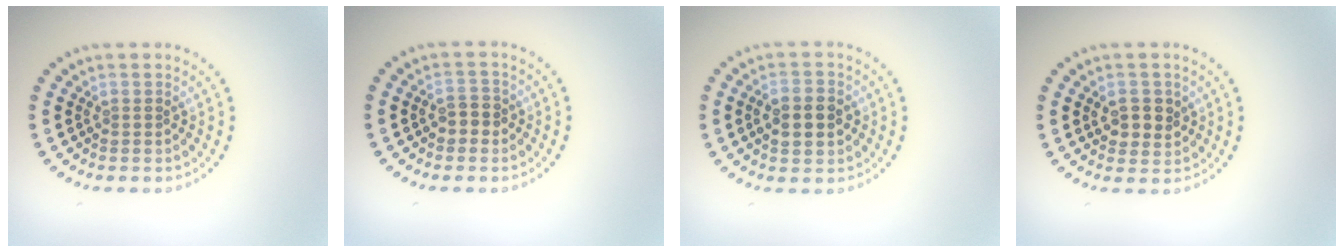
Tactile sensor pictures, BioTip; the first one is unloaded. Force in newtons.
{"total": 1.9, "press": 1.8, "slide": 0.5}
{"total": 4.2, "press": 4.2, "slide": 0.1}
{"total": 2.5, "press": 2.4, "slide": 0.6}